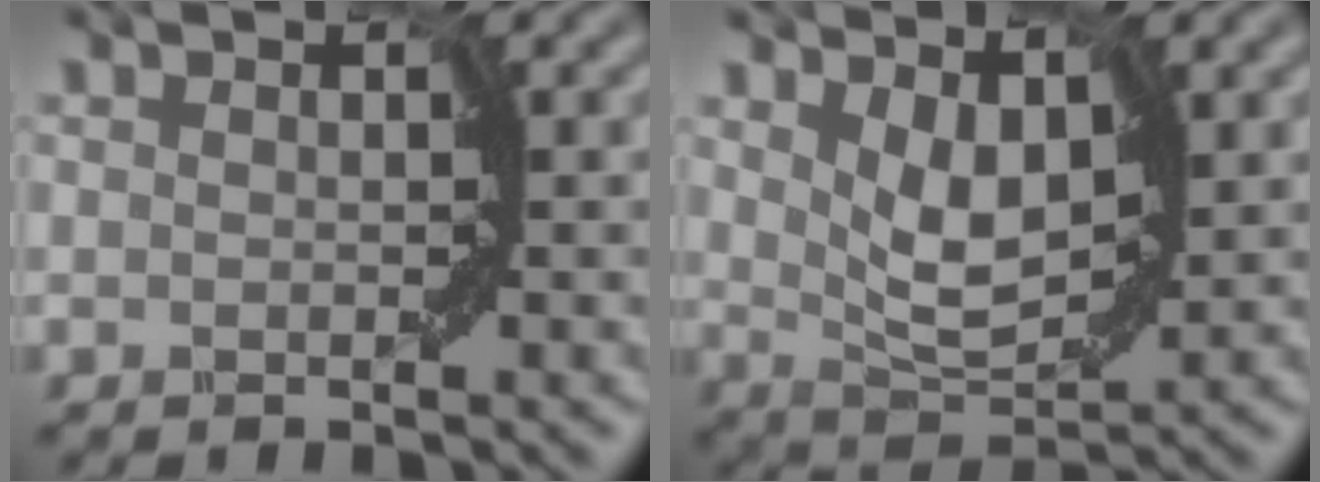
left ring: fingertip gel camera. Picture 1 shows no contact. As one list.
[{"total": 3.6, "force": [1.3, 2.1, 2.7], "torque": [-0.061, -0.007, 0.032]}]